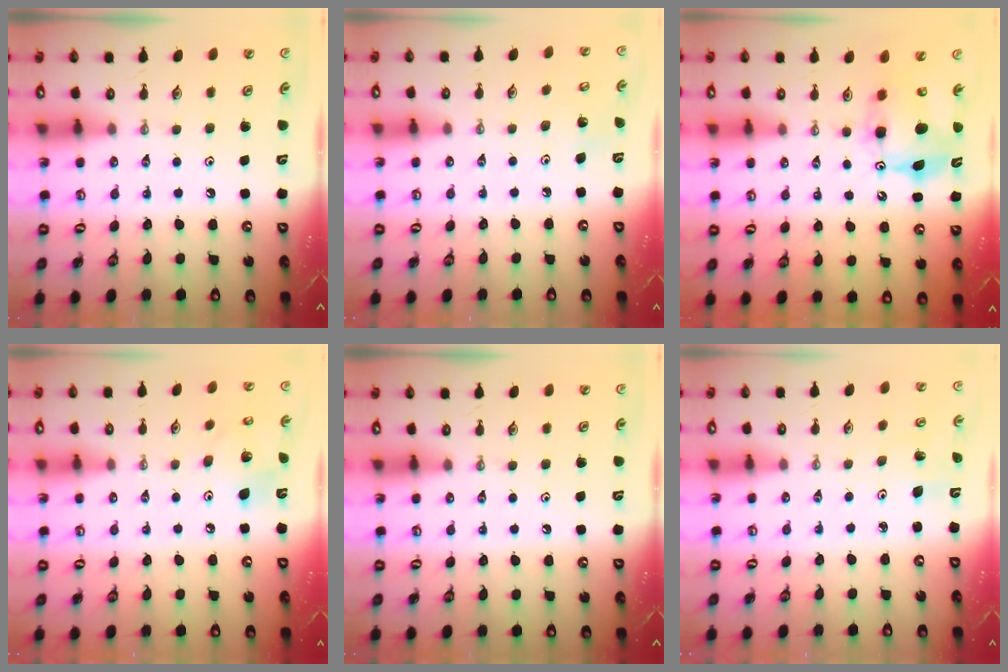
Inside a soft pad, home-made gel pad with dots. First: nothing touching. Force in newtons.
{"total": 3.3, "press": 3.3, "slide": 0.3}
{"total": 9.4, "press": 9.3, "slide": 0.6}
{"total": 10.9, "press": 10.5, "slide": 2.9}
{"total": 0.0}
{"total": 1.9, "press": 1.9, "slide": 0.0}